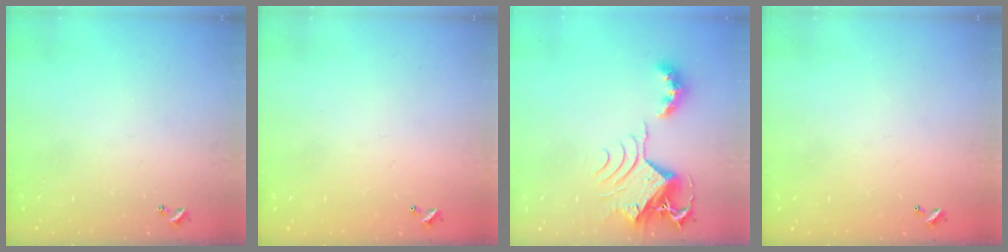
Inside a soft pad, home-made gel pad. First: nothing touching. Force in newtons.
{"total": 2.8, "press": 2.8, "slide": 0.1}
{"total": 8.9, "press": 8.9, "slide": 0.4}
{"total": 2.8, "press": 2.8, "slide": 0.1}